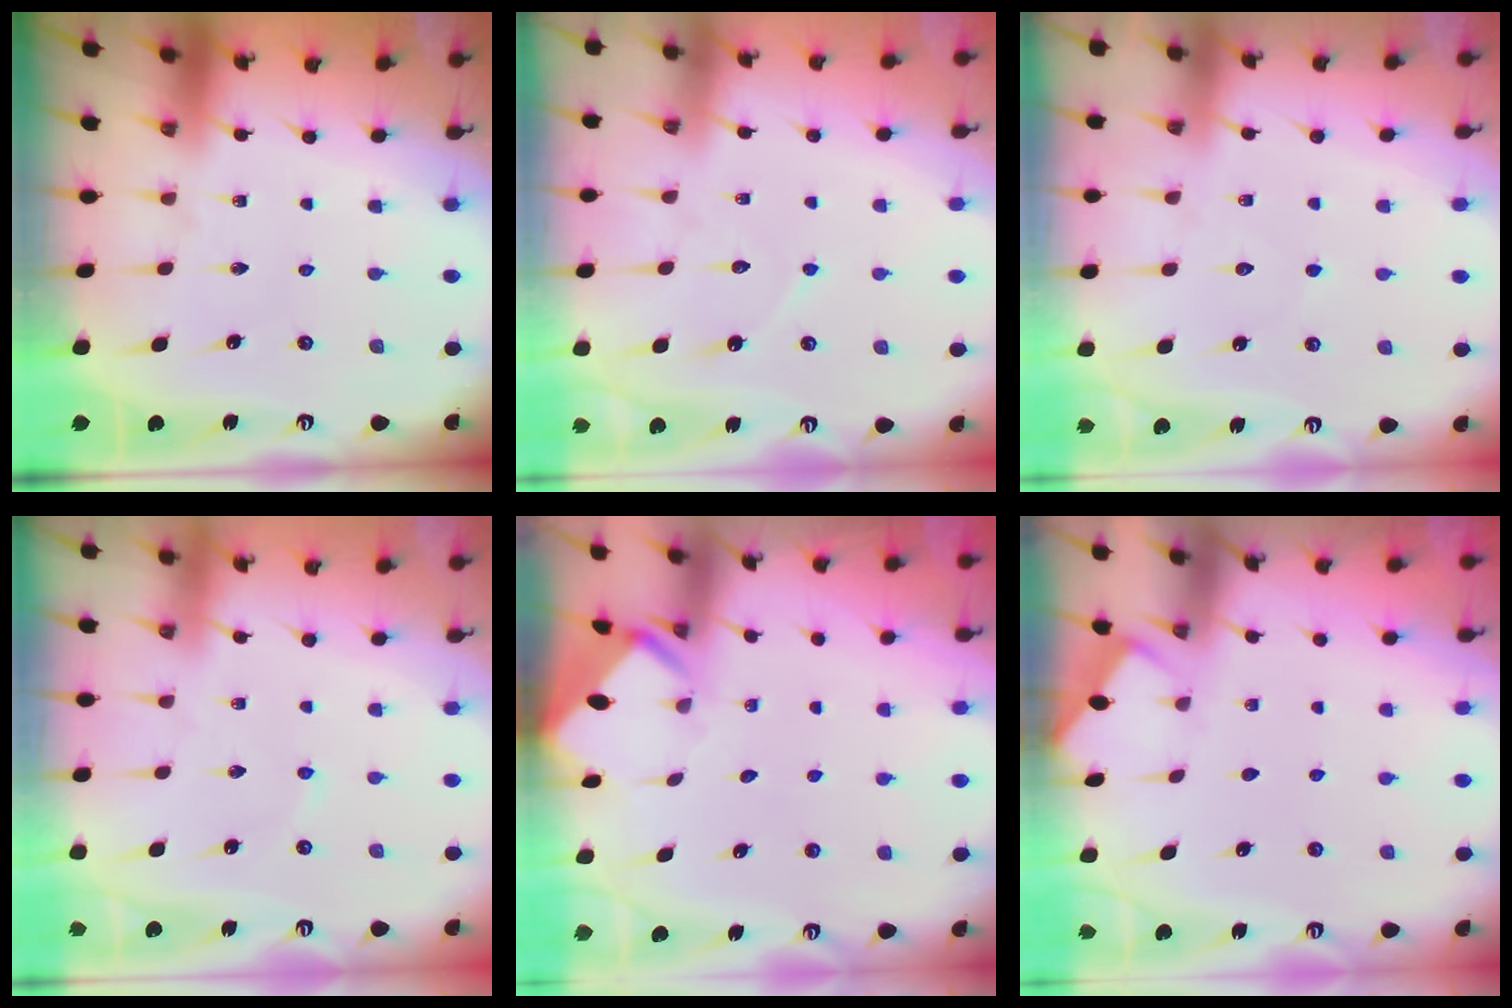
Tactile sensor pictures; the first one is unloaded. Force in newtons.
{"total": 4.9, "press": 4.9, "slide": 0.6}
{"total": 4.6, "press": 4.5, "slide": 0.6}
{"total": 1.6, "press": 1.6, "slide": 0.2}
{"total": 2.9, "press": 2.9, "slide": 0.1}
{"total": 2.0, "press": 1.9, "slide": 0.3}